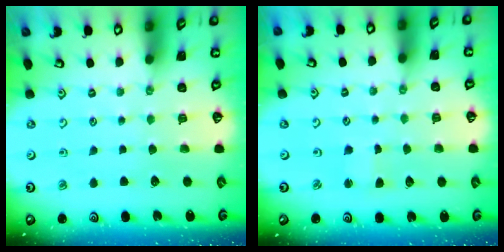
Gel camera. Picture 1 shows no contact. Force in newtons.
{"total": 1.4, "press": 1.4, "slide": 0.3}